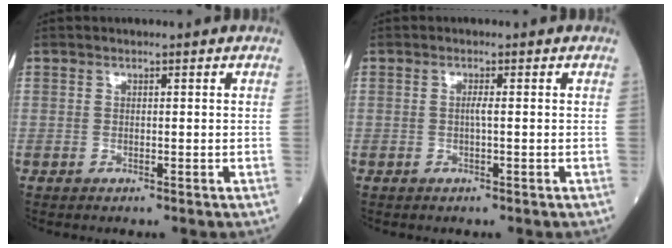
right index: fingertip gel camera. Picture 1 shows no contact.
{"total": 1.1, "force": [0.0, -0.1, 1.1], "torque": [-0.022, -0.001, -0.002]}